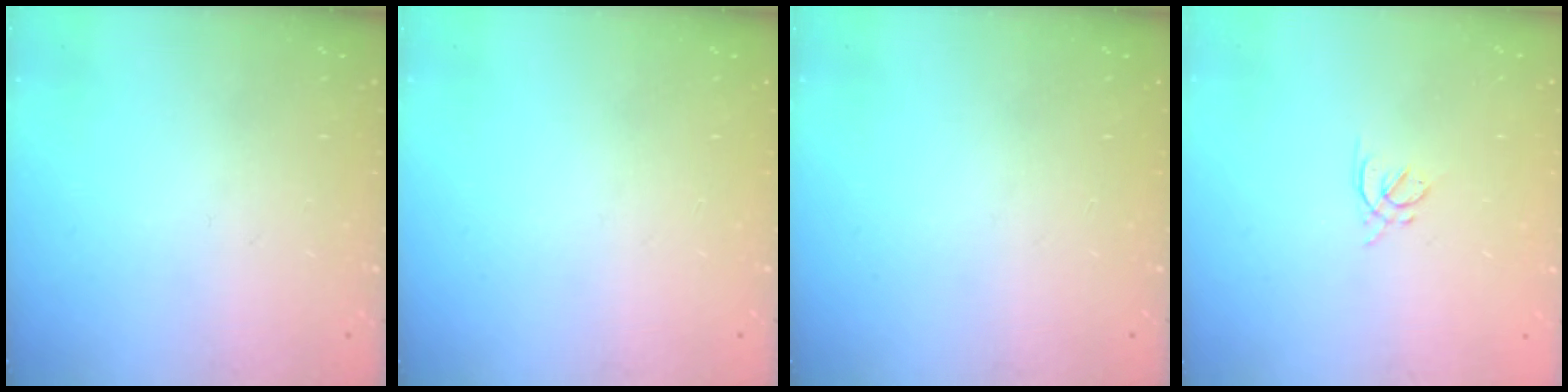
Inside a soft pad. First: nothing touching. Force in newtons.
{"total": 0.0}
{"total": 0.0}
{"total": 2.5, "press": 2.4, "slide": 0.6}